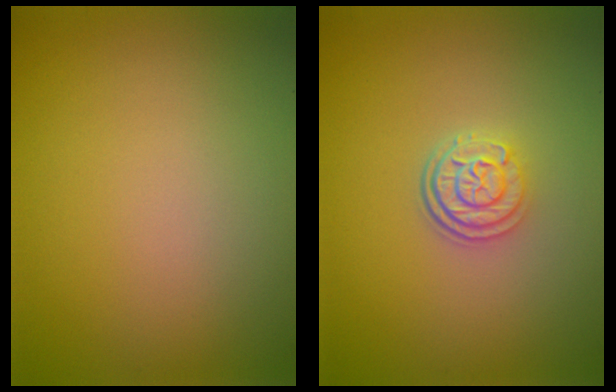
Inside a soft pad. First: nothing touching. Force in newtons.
{"total": 3.0, "press": 2.4, "slide": 1.7}